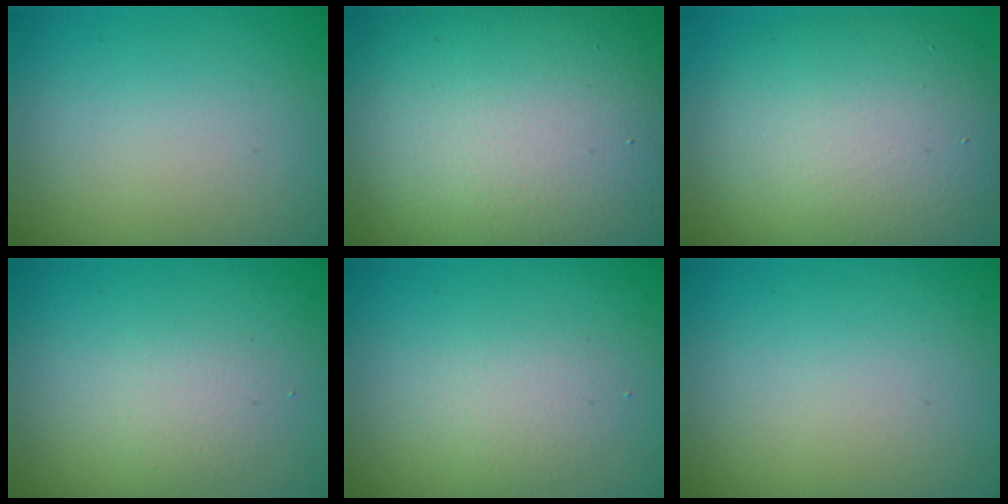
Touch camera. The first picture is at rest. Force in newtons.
{"total": 20.0, "press": 20.0, "slide": 0.5}
{"total": 10.1, "press": 10.1, "slide": 0.6}
{"total": 1.4, "press": 1.4, "slide": 0.0}
{"total": 1.8, "press": 1.8, "slide": 0.1}
{"total": 0.0}